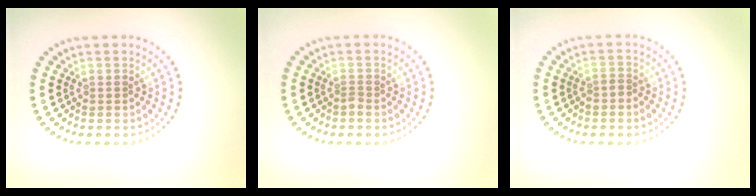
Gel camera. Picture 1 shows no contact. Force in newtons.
{"total": 0.6, "press": 0.4, "slide": 0.5}
{"total": 0.7, "press": 0.4, "slide": 0.6}